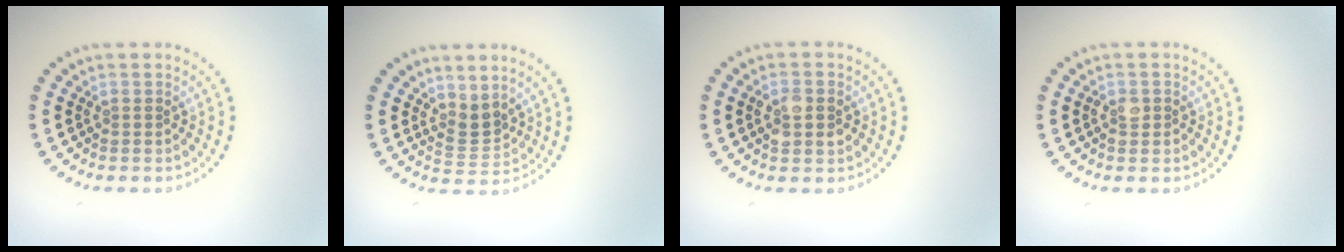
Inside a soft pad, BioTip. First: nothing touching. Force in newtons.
{"total": 2.3, "press": 1.6, "slide": 1.6}
{"total": 2.8, "press": 2.8, "slide": 0.2}
{"total": 1.4, "press": 1.4, "slide": 0.4}